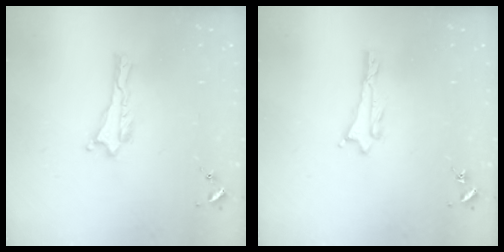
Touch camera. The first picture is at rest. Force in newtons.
{"total": 0.7, "press": 0.7, "slide": 0.1}